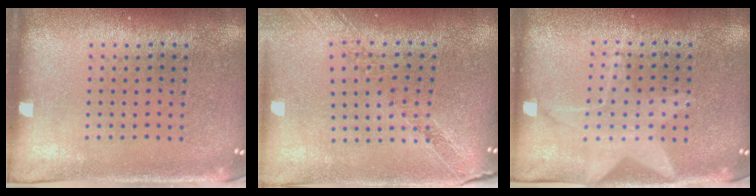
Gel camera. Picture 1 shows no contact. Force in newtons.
{"total": 1.0, "press": 1.0, "slide": 0.0}
{"total": 1.4, "press": 1.4, "slide": 0.1}